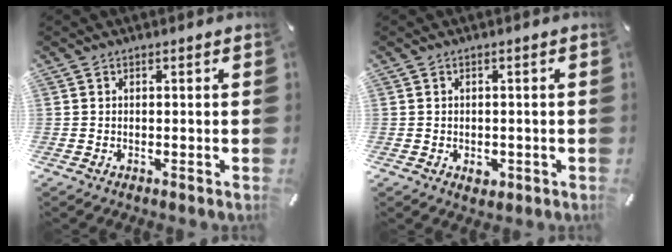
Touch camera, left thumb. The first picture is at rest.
{"total": 2.4, "force": [-0.7, 1.8, 1.3], "torque": [-0.023, 0.003, -0.013]}